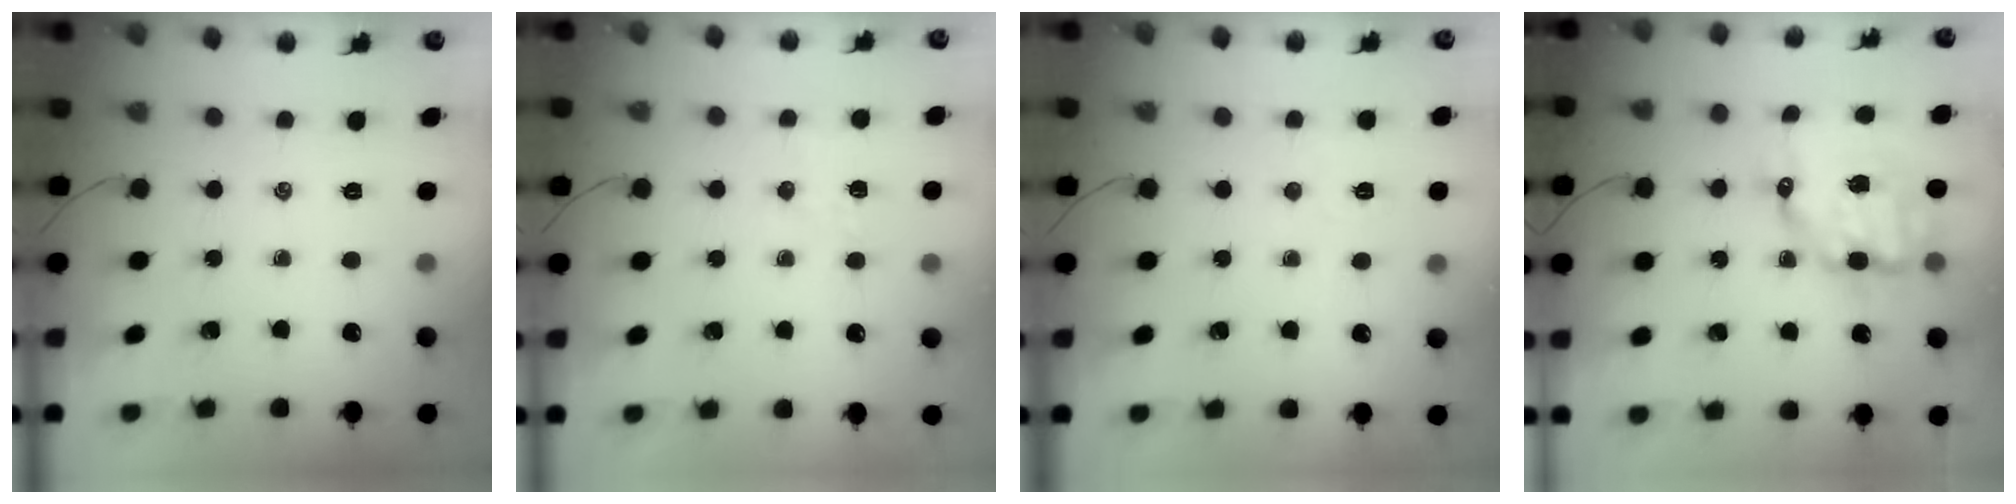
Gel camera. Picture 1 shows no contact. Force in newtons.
{"total": 2.5, "press": 2.4, "slide": 0.7}
{"total": 3.0, "press": 2.9, "slide": 0.9}
{"total": 10.6, "press": 10.4, "slide": 2.2}